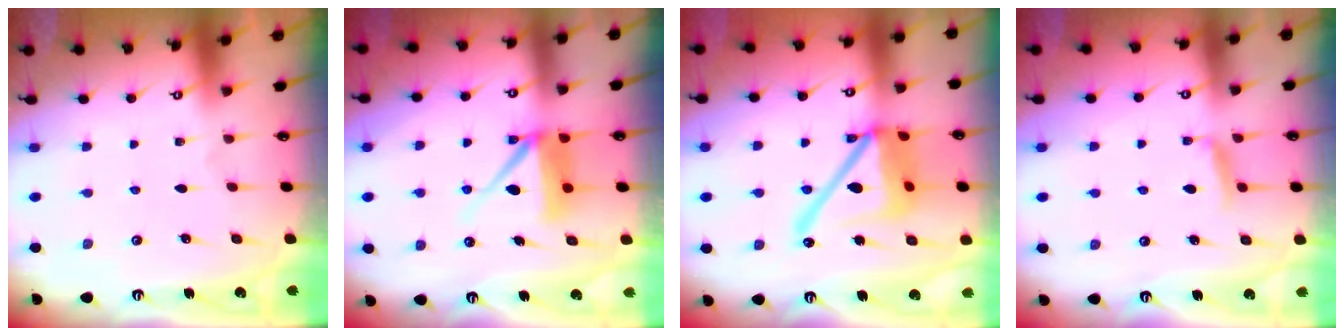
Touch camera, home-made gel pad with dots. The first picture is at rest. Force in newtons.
{"total": 9.6, "press": 9.5, "slide": 0.9}
{"total": 19.2, "press": 19.1, "slide": 2.4}
{"total": 6.2, "press": 6.1, "slide": 1.0}